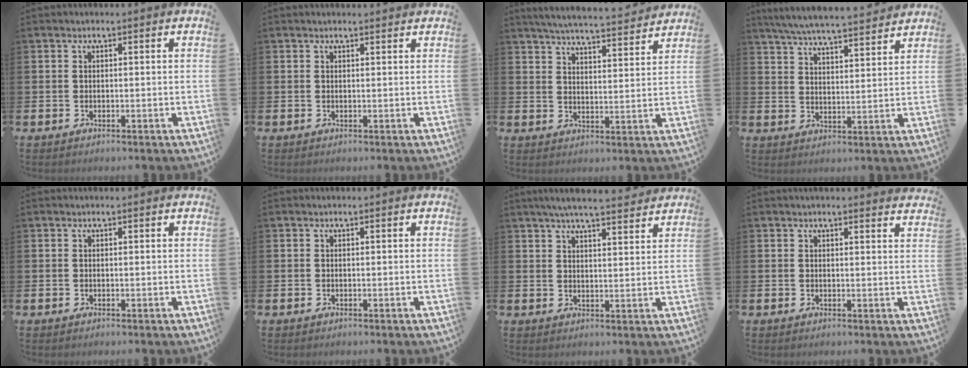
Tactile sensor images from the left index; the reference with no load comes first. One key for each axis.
{"total": 0.7, "fx": 0.6, "fy": 0.0, "fz": 0.2, "tx": 0.007, "ty": -0.004, "tz": 0.009}
{"total": 5.8, "fx": 5.7, "fy": 0.1, "fz": 1.2, "tx": -0.037, "ty": -0.041, "tz": 0.097}
{"total": 6.3, "fx": 6.1, "fy": 0.2, "fz": 1.6, "tx": -0.046, "ty": -0.041, "tz": 0.106}
{"total": 0.0}
{"total": 0.0}
{"total": 5.4, "fx": 5.2, "fy": 0.1, "fz": 1.7, "tx": -0.033, "ty": -0.025, "tz": 0.090}
{"total": 2.0, "fx": 2.0, "fy": -0.1, "fz": 0.0, "tx": 0.001, "ty": -0.012, "tz": 0.035}